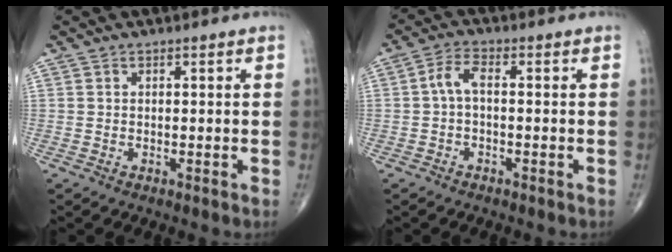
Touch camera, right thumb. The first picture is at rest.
{"total": 3.6, "force": [-0.3, 1.6, 3.2], "torque": [-0.066, 0.014, -0.012]}